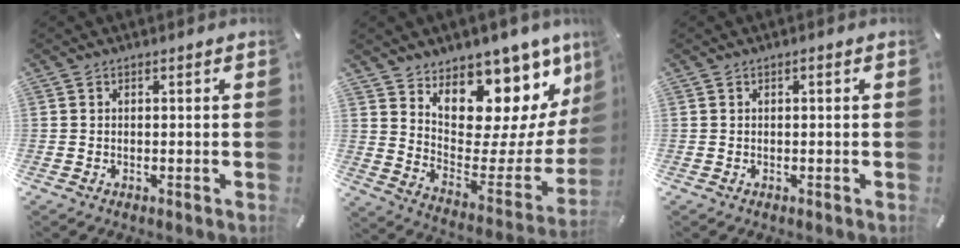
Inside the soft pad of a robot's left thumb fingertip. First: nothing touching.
{"total": 12.7, "force": [10.0, 7.0, 3.7], "torque": [-0.031, -0.121, 0.166]}
{"total": 0.5, "force": [-0.1, 0.1, 0.5], "torque": [-0.009, 0.001, -0.002]}